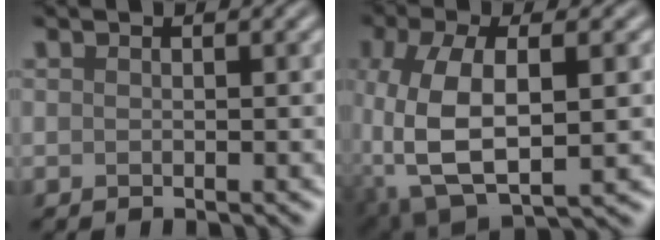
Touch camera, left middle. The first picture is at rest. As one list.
[{"total": 9.1, "force": [-1.1, 4.4, 7.9], "torque": [-0.177, -0.003, -0.022]}]